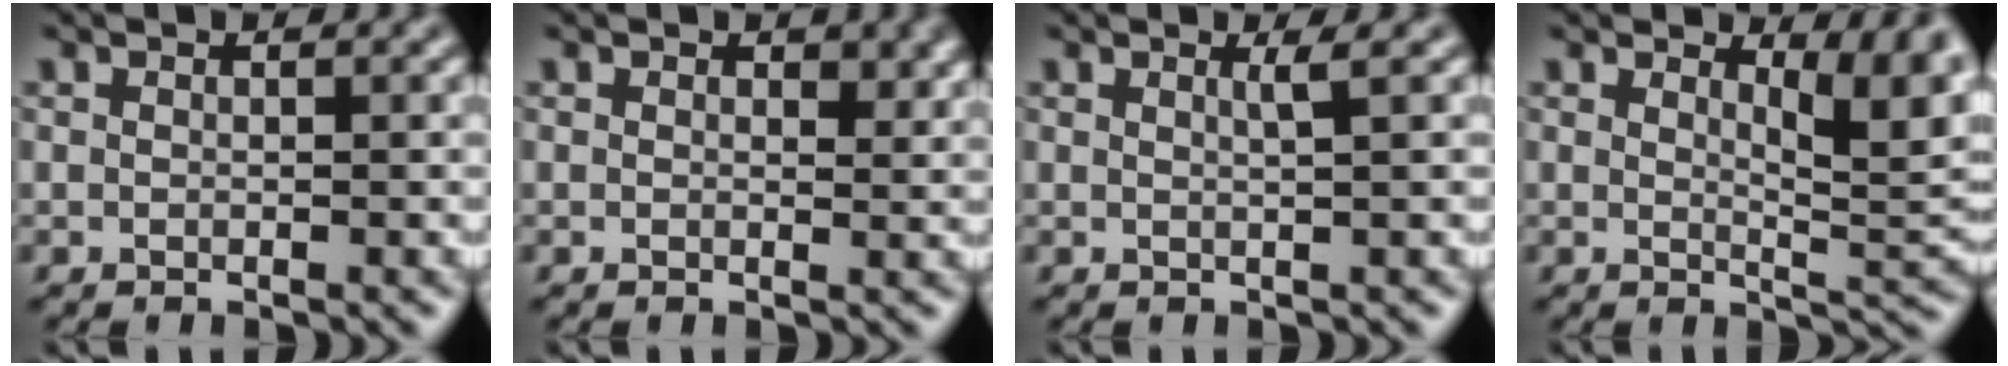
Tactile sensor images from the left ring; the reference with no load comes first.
{"total": 1.6, "force": [0.6, 0.9, 1.1], "torque": [-0.010, -0.004, 0.009]}
{"total": 1.3, "force": [0.5, 0.3, 1.1], "torque": [-0.011, 0.000, 0.004]}
{"total": 4.9, "force": [2.3, 1.6, 4.1], "torque": [-0.048, -0.009, 0.035]}